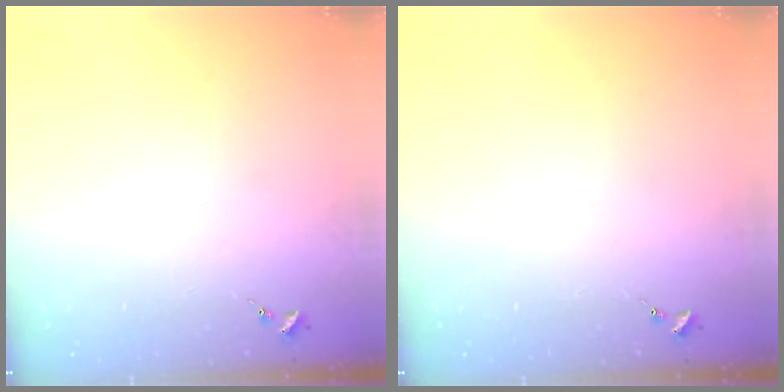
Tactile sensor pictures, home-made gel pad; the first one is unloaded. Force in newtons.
{"total": 0.0}